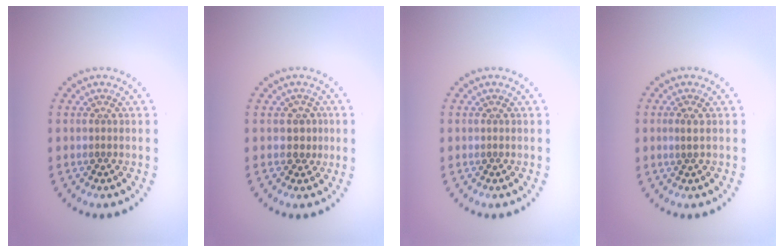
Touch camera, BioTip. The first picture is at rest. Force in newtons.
{"total": 1.7, "press": 1.4, "slide": 0.9}
{"total": 0.0}
{"total": 0.9, "press": 0.8, "slide": 0.5}